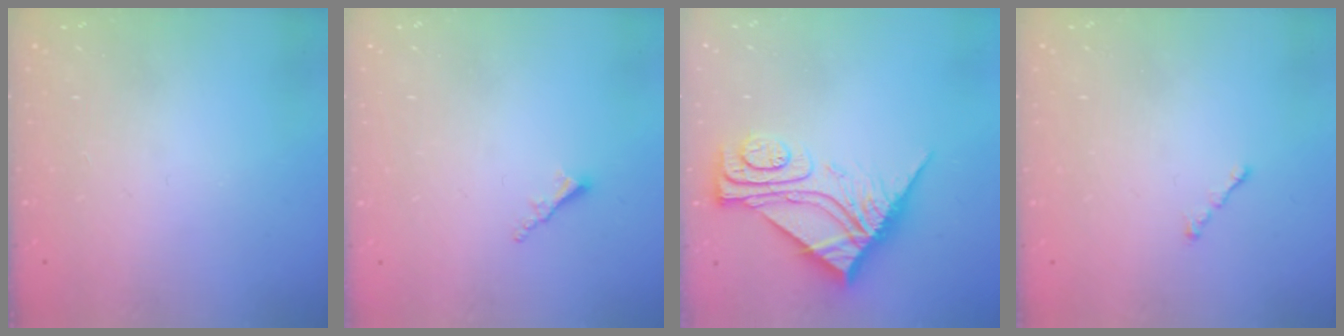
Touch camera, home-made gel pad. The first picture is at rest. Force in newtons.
{"total": 1.7, "press": 1.7, "slide": 0.2}
{"total": 11.1, "press": 11.0, "slide": 1.0}
{"total": 0.7, "press": 0.5, "slide": 0.5}